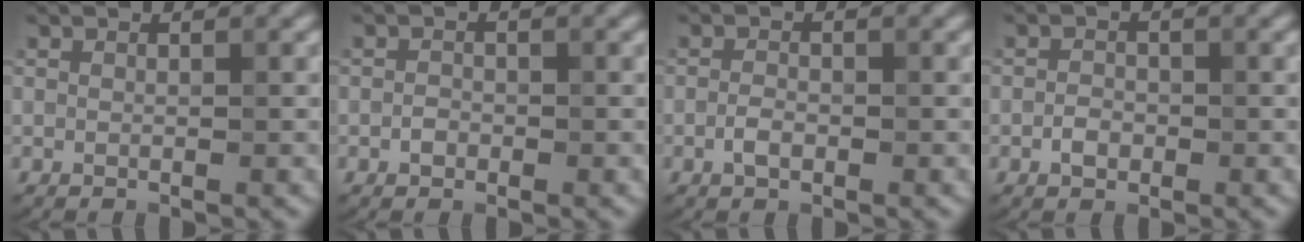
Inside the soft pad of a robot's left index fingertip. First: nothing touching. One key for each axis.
{"total": 1.0, "fx": -0.4, "fy": 0.7, "fz": 0.4, "tx": -0.006, "ty": 0.001, "tz": -0.010}
{"total": 1.5, "fx": -0.6, "fy": 0.8, "fz": 1.1, "tx": -0.020, "ty": 0.002, "tz": -0.015}
{"total": 1.5, "fx": -0.6, "fy": 1.0, "fz": 0.9, "tx": -0.013, "ty": 0.003, "tz": -0.014}